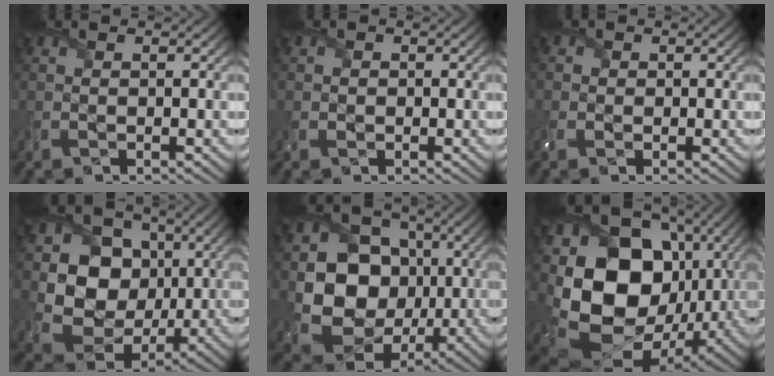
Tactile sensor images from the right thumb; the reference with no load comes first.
{"total": 0.9, "force": [-0.1, 0.8, 0.2], "torque": [-0.004, -0.005, -0.001]}
{"total": 1.5, "force": [-0.2, 1.5, 0.3], "torque": [-0.009, -0.001, -0.007]}
{"total": 12.0, "force": [1.5, 10.4, 5.8], "torque": [-0.128, -0.007, 0.016]}
{"total": 14.0, "force": [-0.2, 12.1, 7.0], "torque": [-0.154, -0.036, -0.007]}
{"total": 19.5, "force": [0.8, 15.5, 11.9], "torque": [-0.269, -0.044, 0.040]}